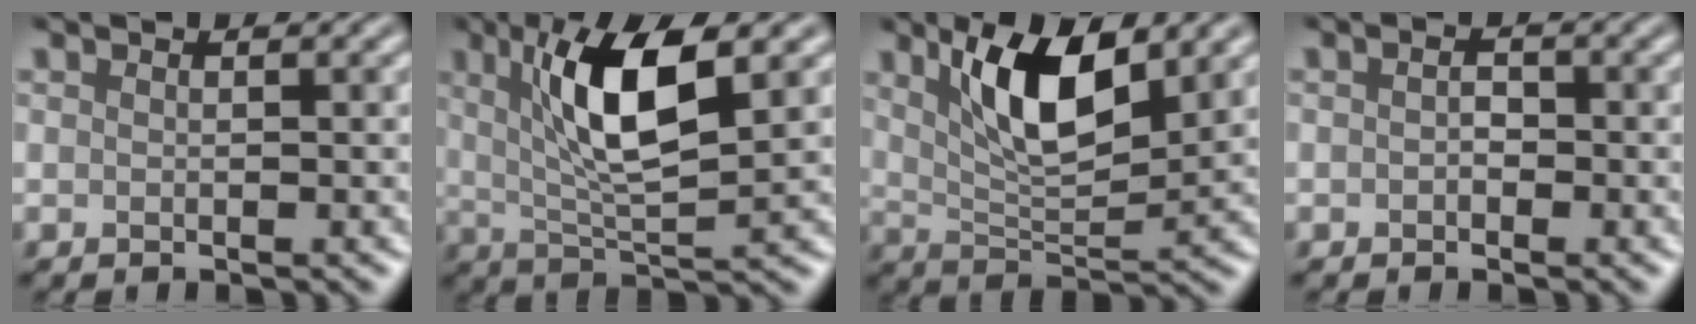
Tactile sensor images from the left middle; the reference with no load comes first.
{"total": 7.8, "force": [2.6, 2.0, 7.1], "torque": [-0.121, -0.002, 0.047]}
{"total": 7.2, "force": [3.2, 2.6, 5.9], "torque": [-0.111, -0.001, 0.056]}
{"total": 1.0, "force": [-0.2, 0.7, 0.6], "torque": [-0.014, 0.000, -0.005]}